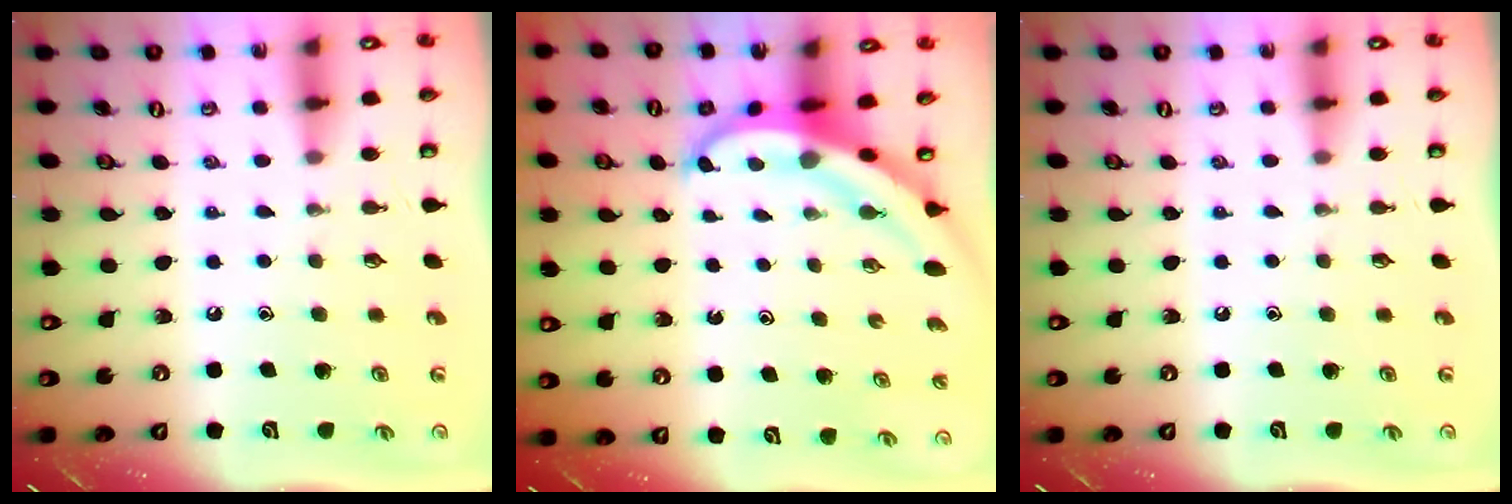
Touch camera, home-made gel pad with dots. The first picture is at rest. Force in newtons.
{"total": 5.1, "press": 5.1, "slide": 0.5}
{"total": 0.0}